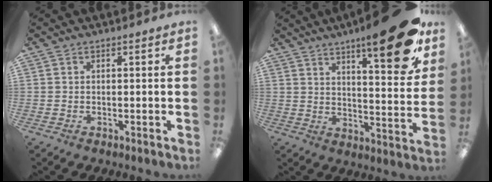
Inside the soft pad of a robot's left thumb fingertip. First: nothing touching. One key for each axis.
{"total": 18.0, "fx": 11.5, "fy": 4.3, "fz": 13.1, "tx": -0.174, "ty": -0.073, "tz": 0.178}